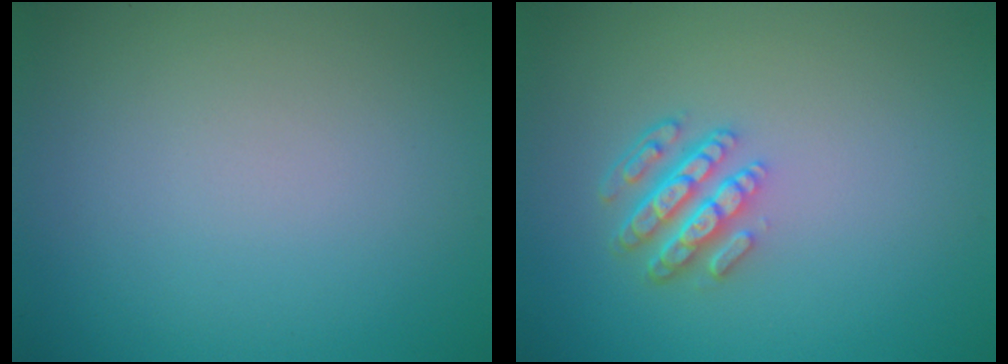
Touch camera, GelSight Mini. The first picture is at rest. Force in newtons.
{"total": 4.3, "press": 3.2, "slide": 2.9}